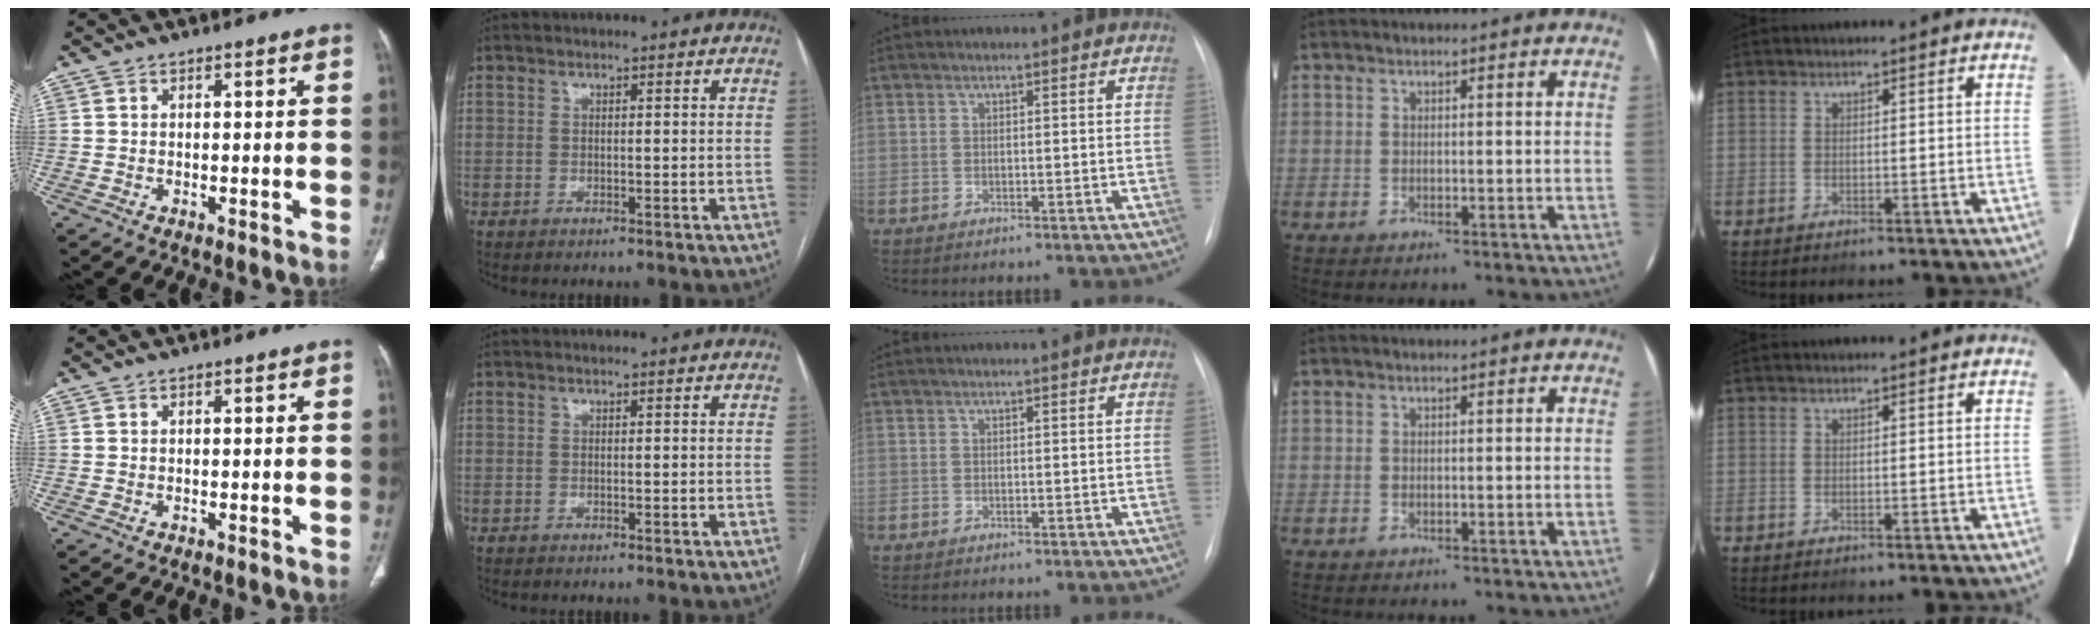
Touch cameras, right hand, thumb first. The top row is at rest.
{}